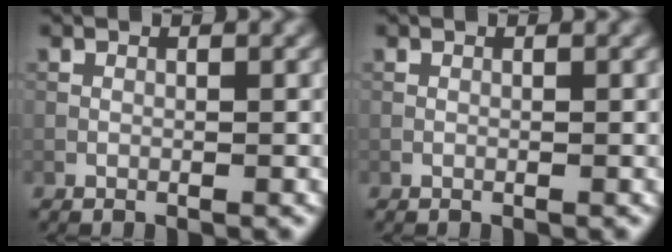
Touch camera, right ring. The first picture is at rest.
{"total": 0.0}